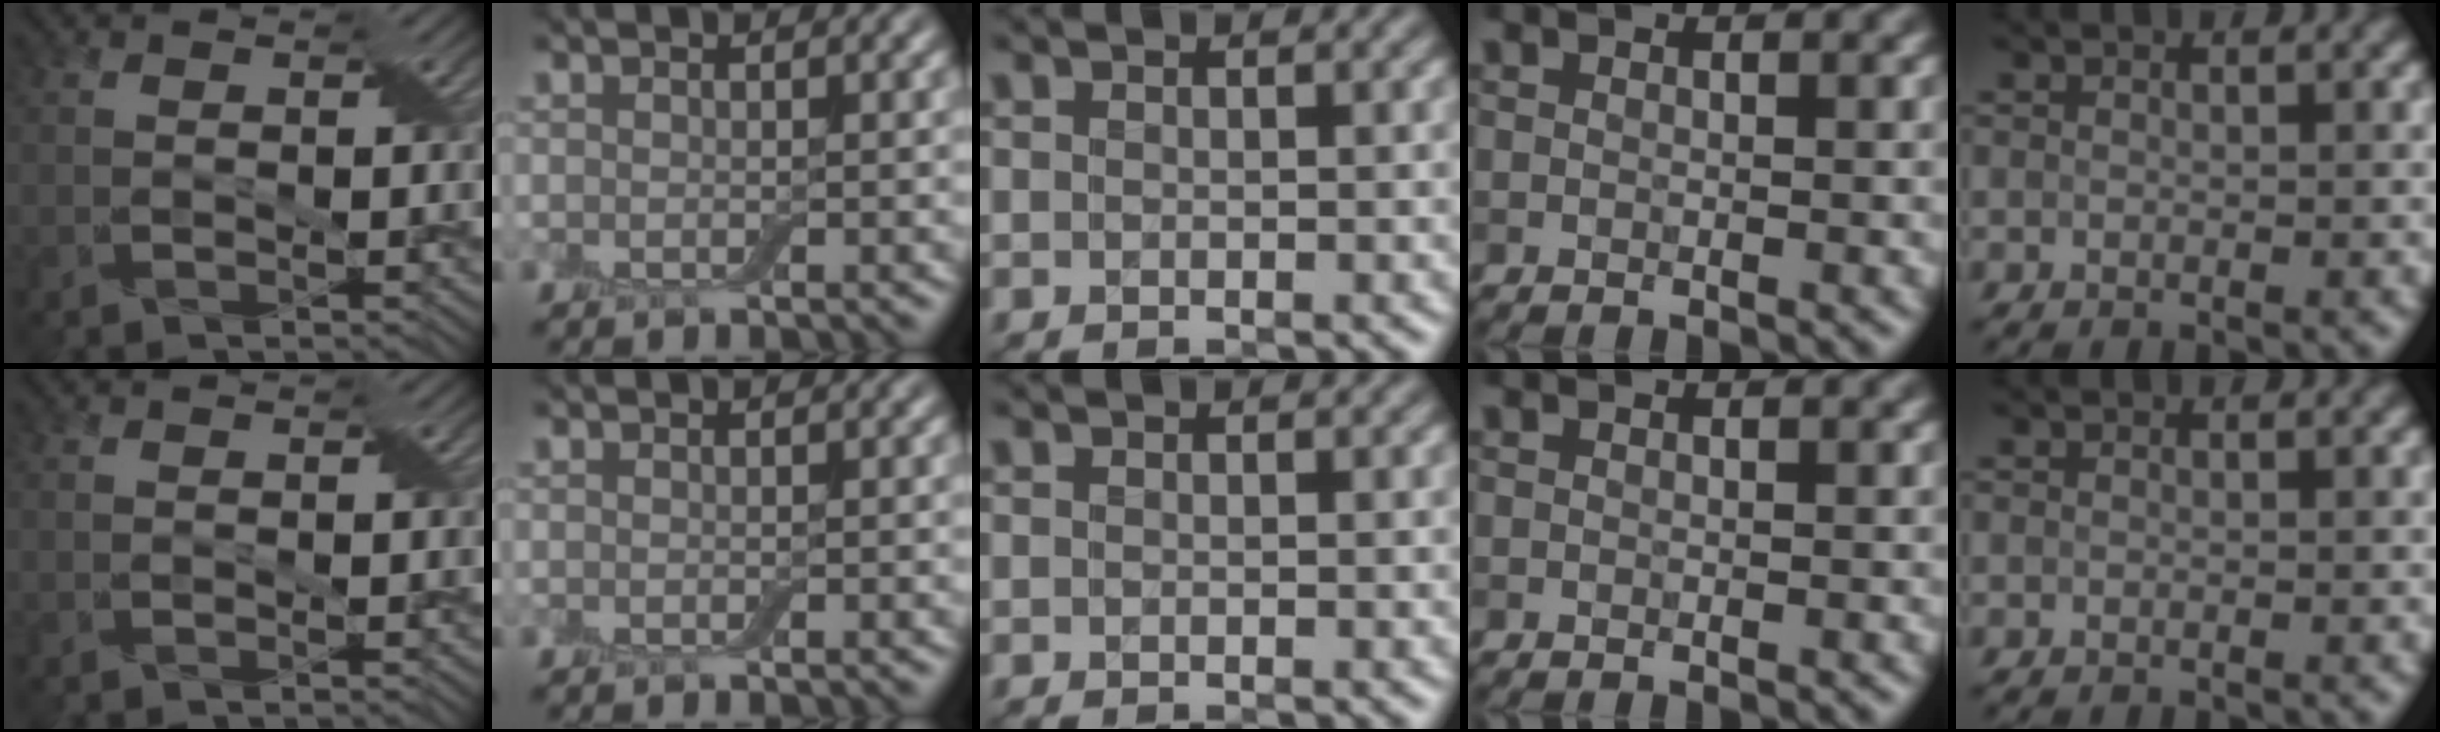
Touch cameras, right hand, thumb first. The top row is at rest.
{}